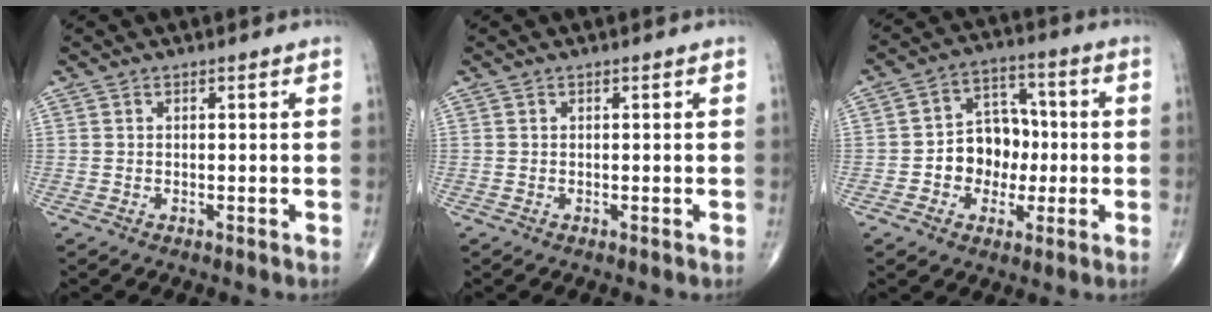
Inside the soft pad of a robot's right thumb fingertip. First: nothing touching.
{"total": 0.0}
{"total": 10.3, "force": [-1.4, 8.2, 6.1], "torque": [-0.045, 0.036, -0.029]}